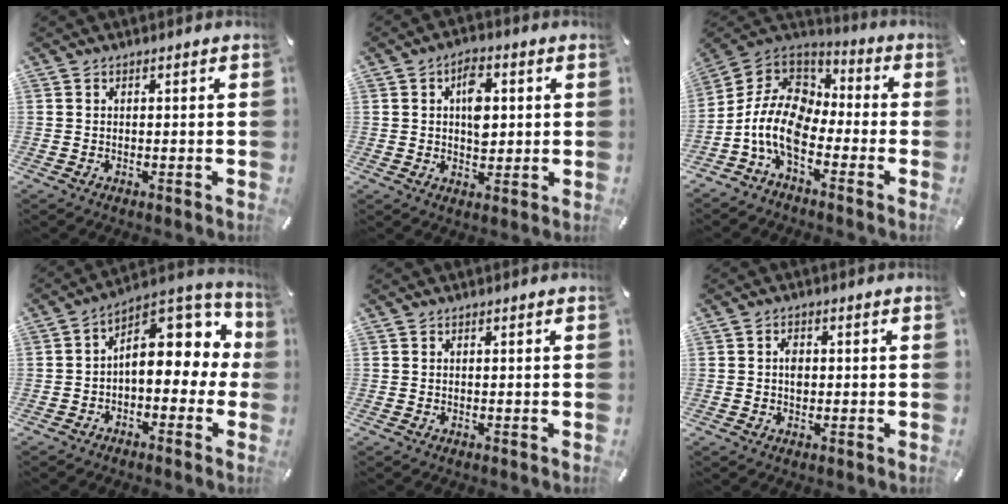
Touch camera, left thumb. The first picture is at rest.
{"total": 7.3, "force": [1.2, 4.6, 5.5], "torque": [-0.072, -0.003, 0.015]}
{"total": 14.0, "force": [-7.4, 7.9, 8.9], "torque": [-0.206, 0.024, -0.144]}
{"total": 13.0, "force": [3.7, 8.0, 9.5], "torque": [-0.118, -0.030, 0.063]}
{"total": 0.0}
{"total": 2.6, "force": [0.1, 1.9, 1.7], "torque": [-0.019, 0.000, -0.004]}